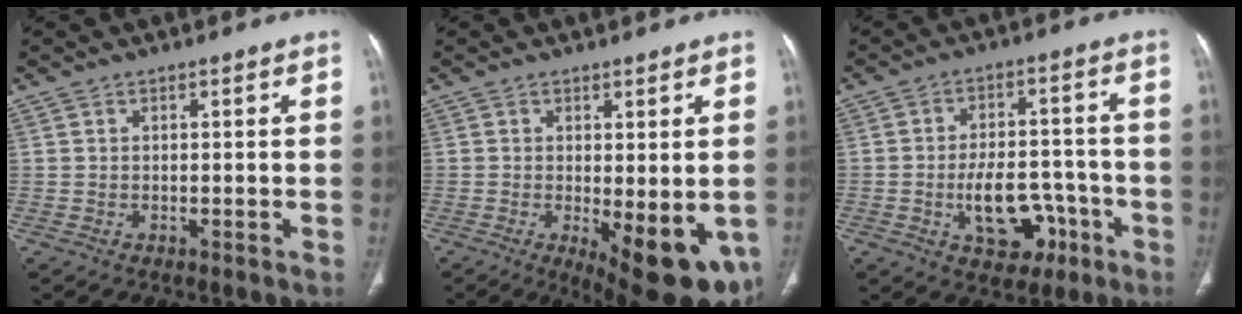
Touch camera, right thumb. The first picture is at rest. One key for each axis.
{"total": 13.4, "fx": -3.9, "fy": 4.9, "fz": 11.8, "tx": -0.136, "ty": -0.023, "tz": -0.038}
{"total": 11.1, "fx": -4.2, "fy": 7.0, "fz": 7.6, "tx": -0.098, "ty": 0.039, "tz": -0.058}